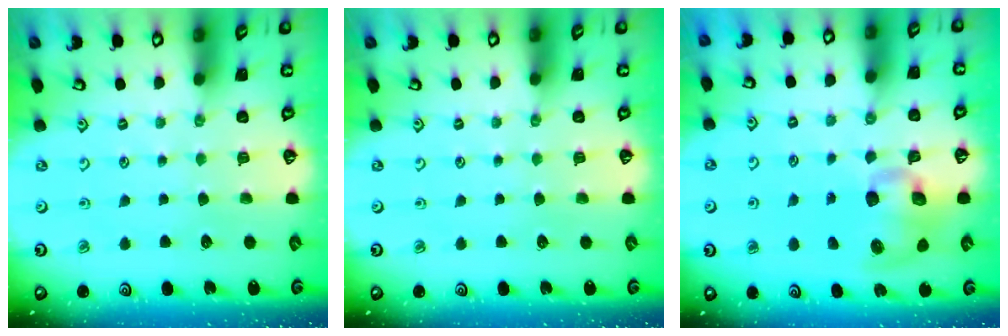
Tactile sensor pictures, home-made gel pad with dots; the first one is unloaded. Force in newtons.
{"total": 0.0}
{"total": 10.5, "press": 10.4, "slide": 1.8}